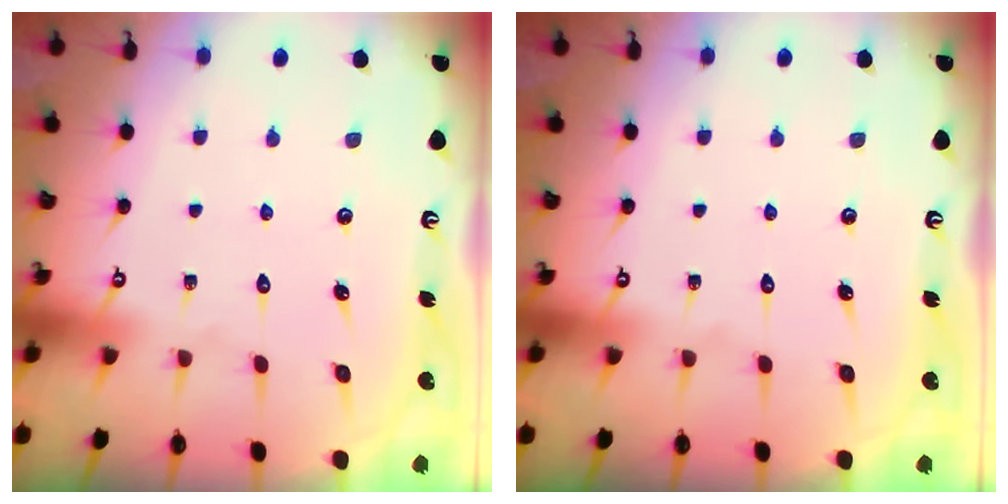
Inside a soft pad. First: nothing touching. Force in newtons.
{"total": 0.0}